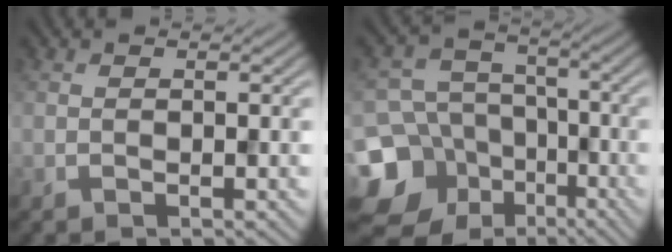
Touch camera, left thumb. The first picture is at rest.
{"total": 15.5, "force": [-7.5, 12.6, 5.0], "torque": [-0.157, -0.046, -0.133]}